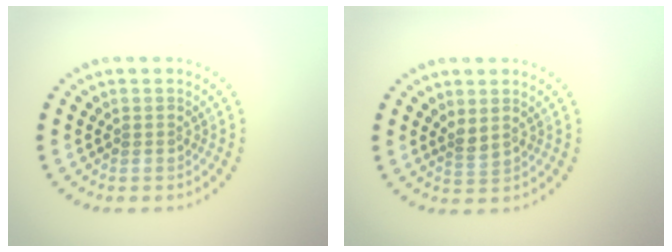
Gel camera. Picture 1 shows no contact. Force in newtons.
{"total": 1.3, "press": 1.0, "slide": 0.8}